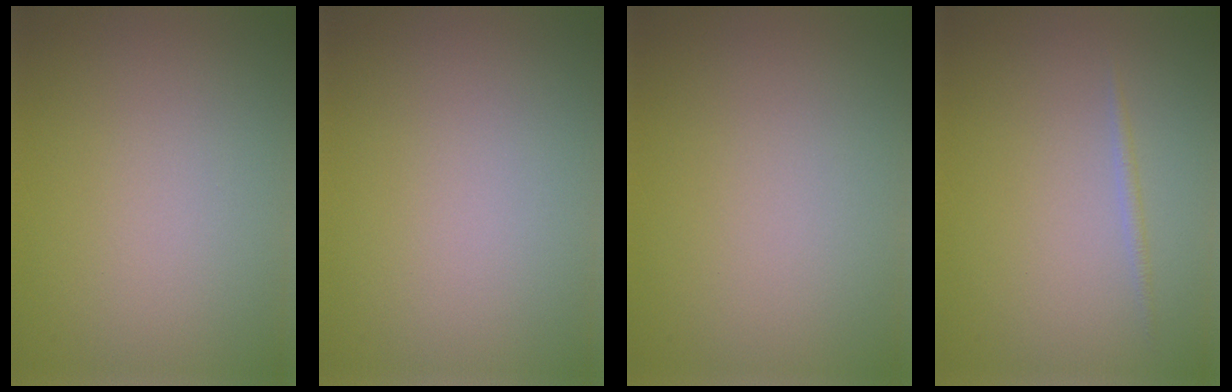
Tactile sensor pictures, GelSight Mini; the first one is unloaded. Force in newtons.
{"total": 0.0}
{"total": 0.0}
{"total": 0.7, "press": 0.7, "slide": 0.0}